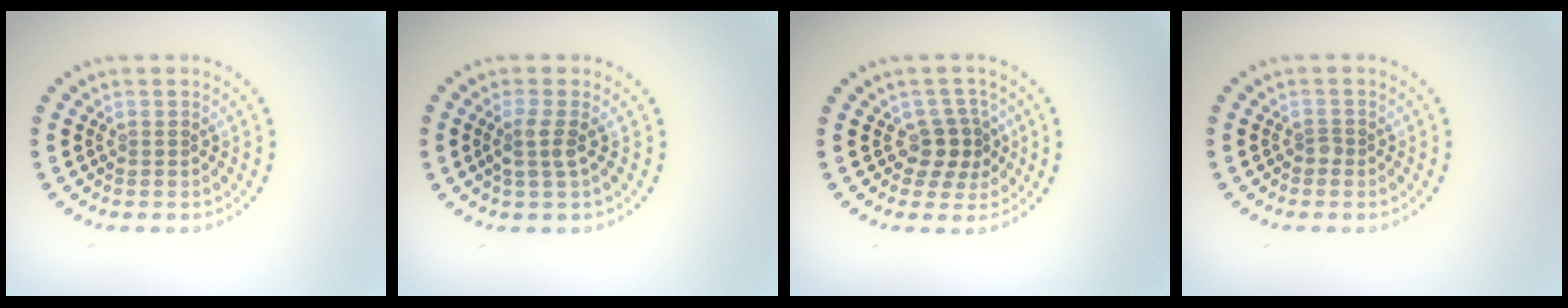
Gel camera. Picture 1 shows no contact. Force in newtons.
{"total": 2.0, "press": 1.5, "slide": 1.2}
{"total": 2.6, "press": 2.2, "slide": 1.4}
{"total": 0.8, "press": 0.5, "slide": 0.6}